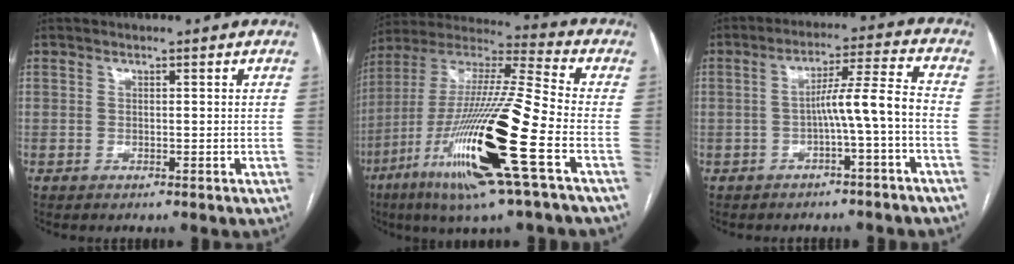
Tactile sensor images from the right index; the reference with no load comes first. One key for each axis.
{"total": 23.4, "fx": -8.7, "fy": 0.7, "fz": 21.8, "tx": -0.438, "ty": -0.035, "tz": -0.165}
{"total": 7.0, "fx": -2.1, "fy": -0.8, "fz": 6.6, "tx": -0.106, "ty": 0.025, "tz": -0.029}